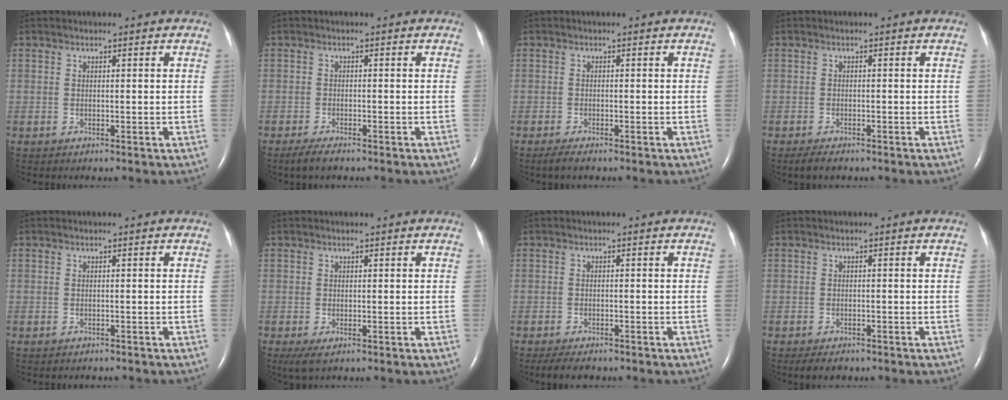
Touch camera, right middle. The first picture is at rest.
{"total": 2.5, "force": [-1.9, 0.6, 1.5], "torque": [-0.039, -0.007, -0.034]}
{"total": 1.8, "force": [-1.4, 0.4, 1.1], "torque": [-0.031, -0.006, -0.024]}
{"total": 2.2, "force": [-1.7, 0.7, 1.2], "torque": [-0.029, -0.005, -0.025]}
{"total": 1.3, "force": [-1.1, 0.4, 0.5], "torque": [-0.017, -0.003, -0.010]}
{"total": 2.2, "force": [-0.9, 0.8, 1.8], "torque": [-0.033, -0.006, -0.011]}
{"total": 3.9, "force": [-3.1, 1.3, 1.9], "torque": [-0.034, -0.009, -0.044]}
{"total": 2.4, "force": [-1.8, 1.1, 1.2], "torque": [-0.020, -0.004, -0.022]}